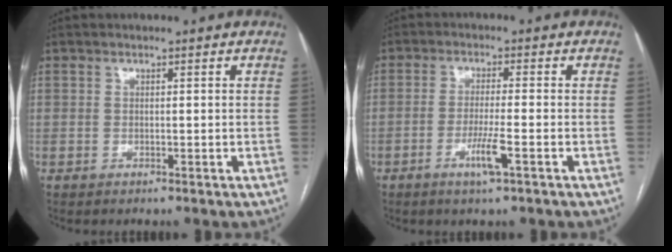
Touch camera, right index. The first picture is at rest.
{"total": 4.6, "force": [-2.1, -0.2, 4.1], "torque": [-0.083, -0.009, -0.038]}